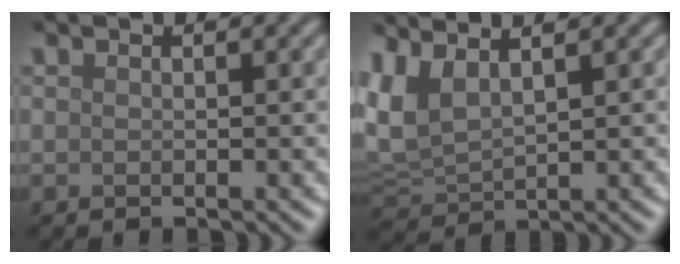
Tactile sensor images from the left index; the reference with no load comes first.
{"total": 3.9, "force": [2.2, 1.6, 2.8], "torque": [-0.075, 0.008, 0.051]}